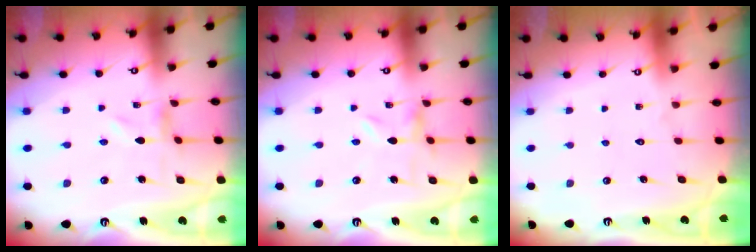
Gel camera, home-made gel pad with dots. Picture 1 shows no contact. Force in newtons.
{"total": 0.0}
{"total": 1.5, "press": 1.5, "slide": 0.1}